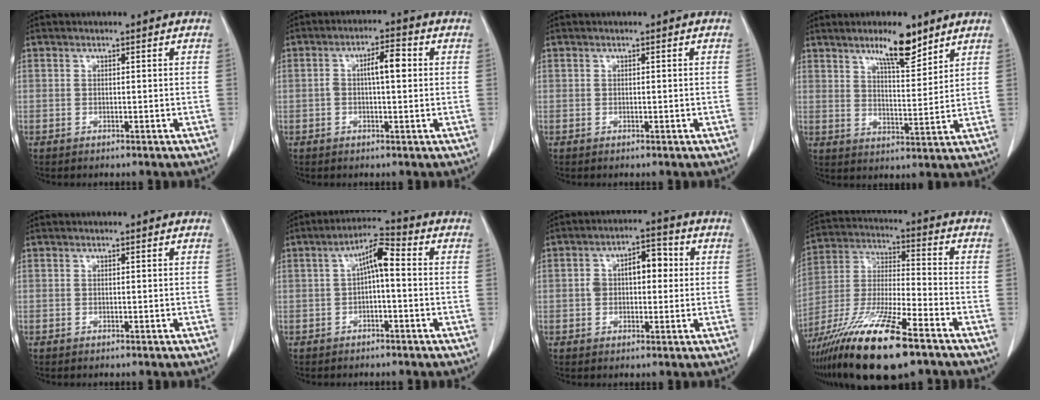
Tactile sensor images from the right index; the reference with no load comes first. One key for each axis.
{"total": 4.8, "fx": 0.5, "fy": 1.3, "fz": 4.7, "tx": -0.081, "ty": 0.017, "tz": 0.006}
{"total": 0.0}
{"total": 8.2, "fx": 6.0, "fy": 1.8, "fz": 5.4, "tx": -0.092, "ty": -0.002, "tz": 0.102}
{"total": 0.0}
{"total": 5.6, "fx": 0.3, "fy": 1.4, "fz": 5.4, "tx": -0.094, "ty": 0.024, "tz": 0.002}
{"total": 7.3, "fx": 0.9, "fy": 3.9, "fz": 6.1, "tx": -0.098, "ty": 0.033, "tz": 0.016}
{"total": 19.3, "fx": -12.5, "fy": 3.0, "fz": 14.4, "tx": -0.289, "ty": -0.039, "tz": -0.227}